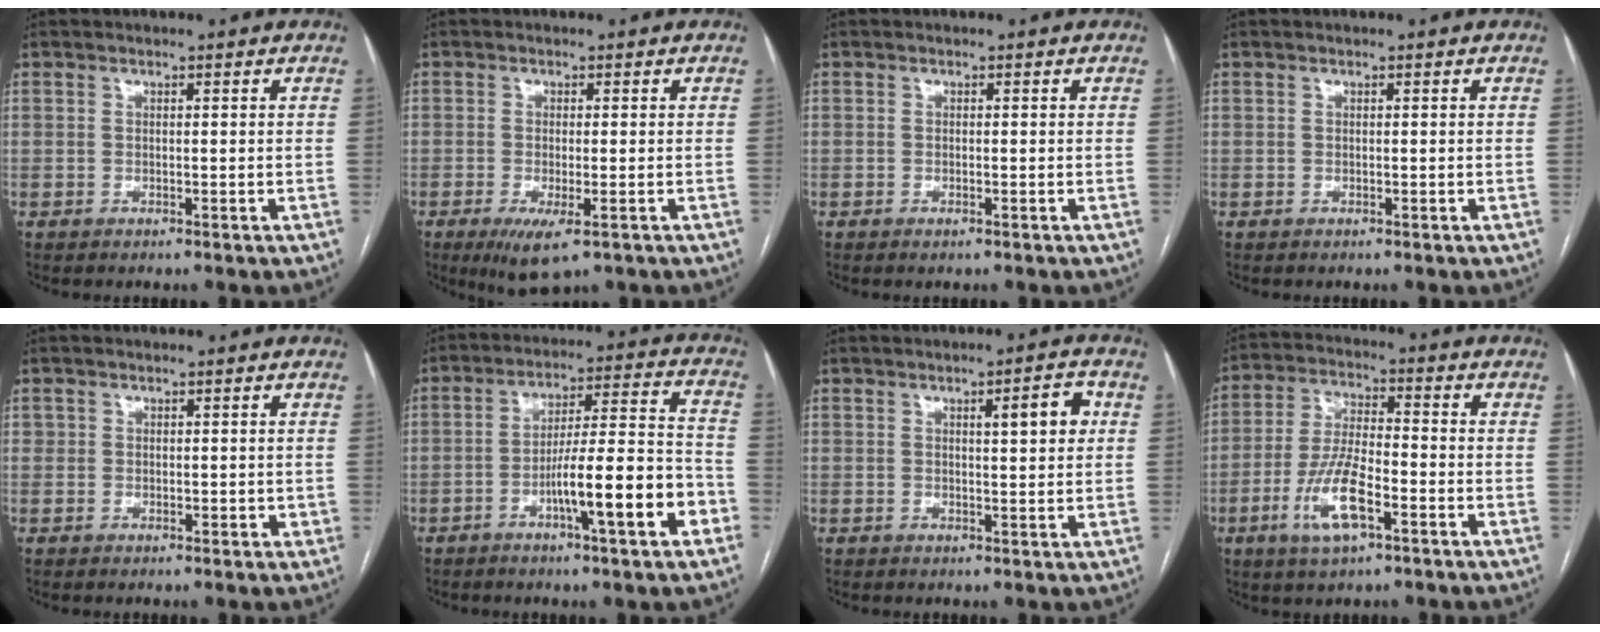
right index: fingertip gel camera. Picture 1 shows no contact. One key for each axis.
{"total": 5.7, "fx": -3.0, "fy": 1.5, "fz": 4.7, "tx": -0.077, "ty": -0.015, "tz": -0.043}
{"total": 0.7, "fx": -0.4, "fy": 0.0, "fz": 0.5, "tx": -0.009, "ty": -0.001, "tz": -0.005}
{"total": 0.0}
{"total": 1.3, "fx": 0.4, "fy": 1.2, "fz": 0.3, "tx": 0.002, "ty": 0.005, "tz": 0.010}
{"total": 13.2, "fx": -5.4, "fy": 0.8, "fz": 12.0, "tx": -0.188, "ty": 0.011, "tz": -0.079}
{"total": 4.8, "fx": 1.3, "fy": 0.8, "fz": 4.5, "tx": -0.064, "ty": 0.005, "tz": 0.019}
{"total": 10.4, "fx": -4.4, "fy": 2.9, "fz": 8.9, "tx": -0.188, "ty": -0.004, "tz": -0.081}